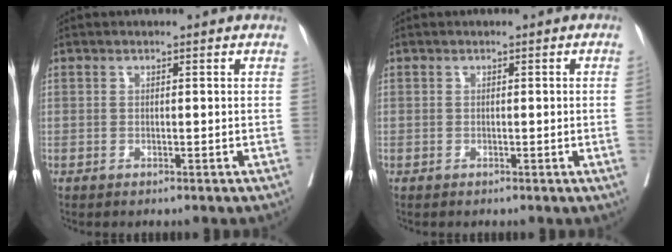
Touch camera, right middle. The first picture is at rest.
{"total": 1.3, "force": [-0.2, -0.6, 1.2], "torque": [-0.014, -0.001, 0.000]}